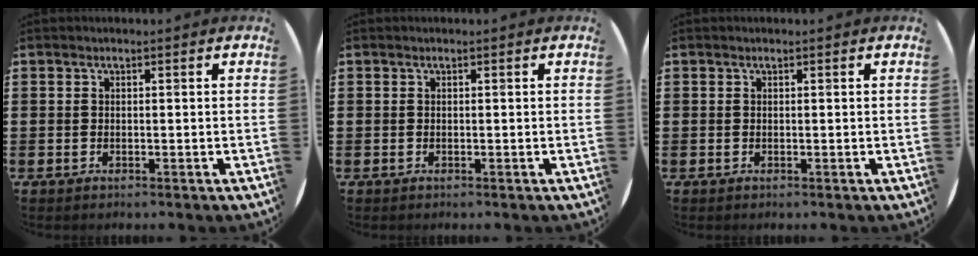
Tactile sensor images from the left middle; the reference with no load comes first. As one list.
[{"total": 0.0}, {"total": 0.0}]